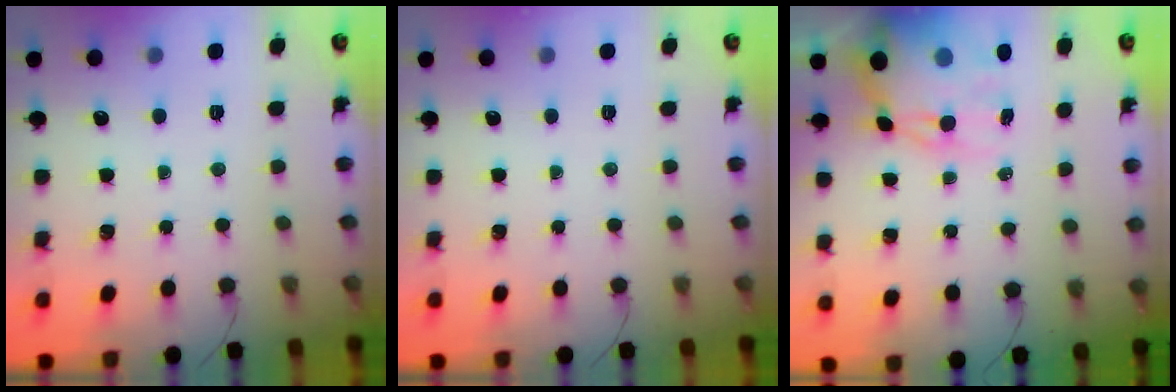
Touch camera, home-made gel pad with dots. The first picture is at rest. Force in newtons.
{"total": 0.0}
{"total": 12.9, "press": 12.6, "slide": 2.9}